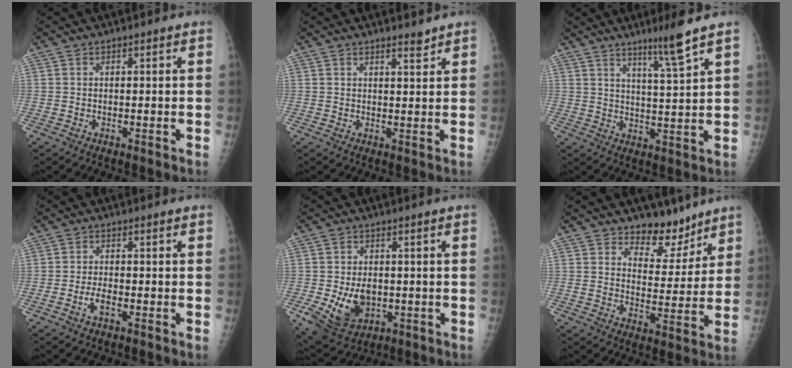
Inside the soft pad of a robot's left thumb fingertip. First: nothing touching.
{"total": 2.0, "force": [1.8, 0.2, 0.9], "torque": [-0.011, -0.016, 0.028]}
{"total": 7.5, "force": [5.1, -0.7, 5.4], "torque": [-0.093, -0.038, 0.090]}
{"total": 2.6, "force": [-1.4, 1.0, 1.9], "torque": [-0.042, 0.009, -0.028]}
{"total": 9.5, "force": [-1.9, 6.8, 6.4], "torque": [-0.100, -0.002, -0.014]}
{"total": 8.1, "force": [6.8, 4.2, 1.6], "torque": [0.022, -0.048, 0.111]}